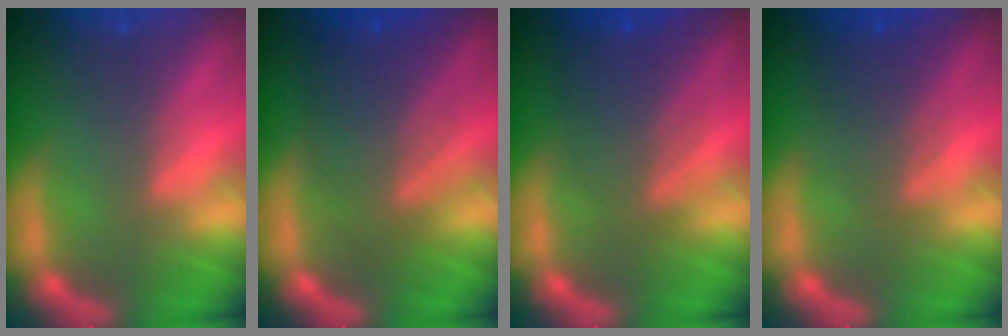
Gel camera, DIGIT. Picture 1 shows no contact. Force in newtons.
{"total": 7.1}
{"total": 5.5}
{"total": 3.6}